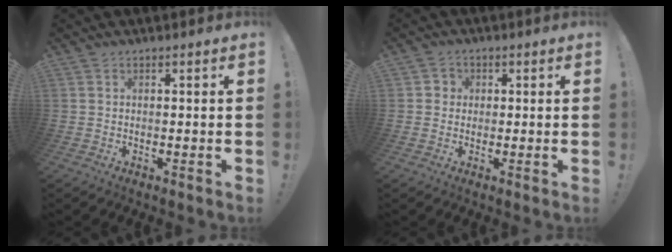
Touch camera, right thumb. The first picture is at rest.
{"total": 2.6, "force": [-0.1, 2.5, 0.7], "torque": [-0.012, 0.005, -0.003]}